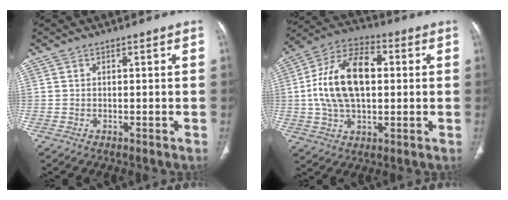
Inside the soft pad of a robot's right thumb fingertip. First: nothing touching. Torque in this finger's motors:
{"motor_torque": [2.24, 2.58, 0.88, -0.50, 0.54]}